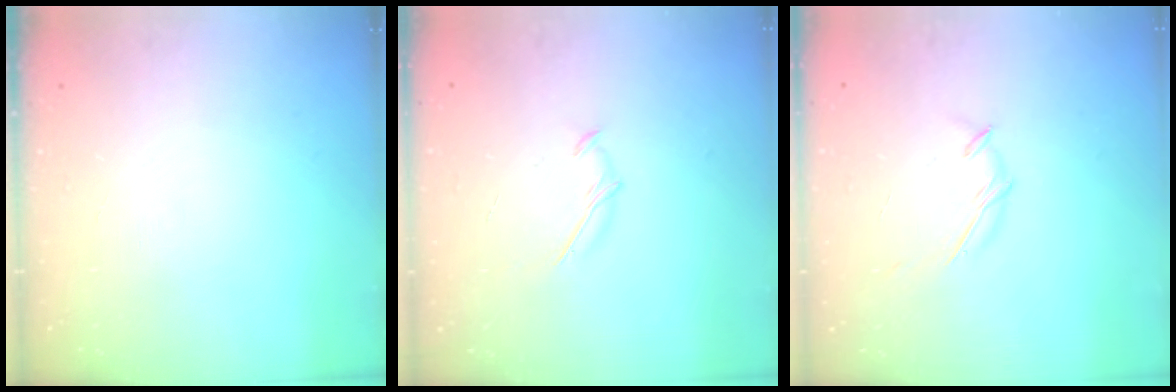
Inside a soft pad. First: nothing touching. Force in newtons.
{"total": 5.4, "press": 5.4, "slide": 1.0}
{"total": 4.7, "press": 4.5, "slide": 1.1}